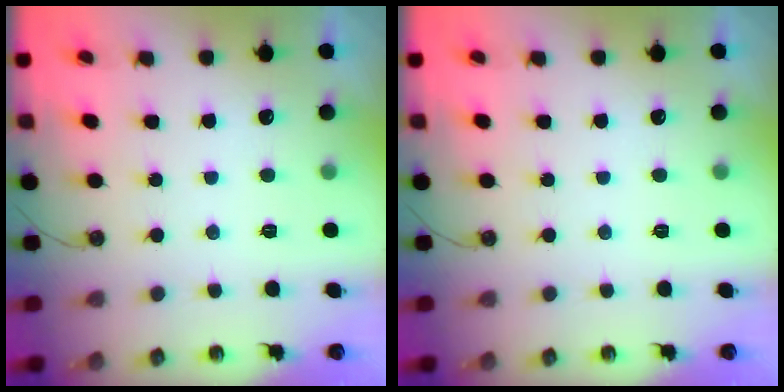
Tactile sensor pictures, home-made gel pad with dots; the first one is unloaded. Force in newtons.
{"total": 0.0}